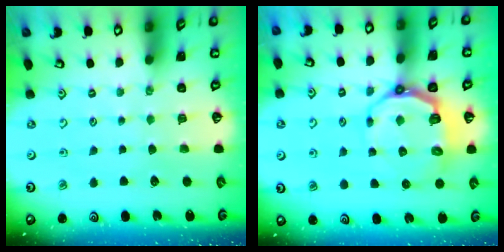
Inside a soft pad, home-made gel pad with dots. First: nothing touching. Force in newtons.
{"total": 8.6, "press": 7.5, "slide": 4.2}